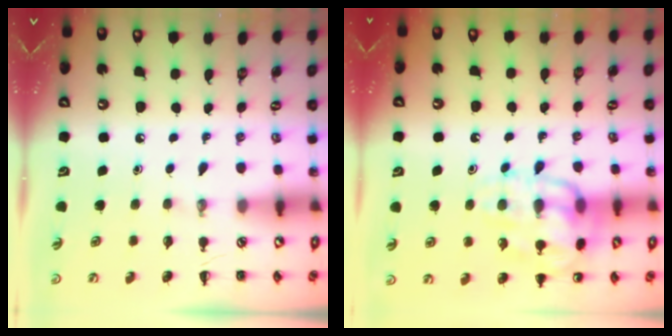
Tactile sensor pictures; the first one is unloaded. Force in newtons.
{"total": 15.5, "press": 15.5, "slide": 0.2}